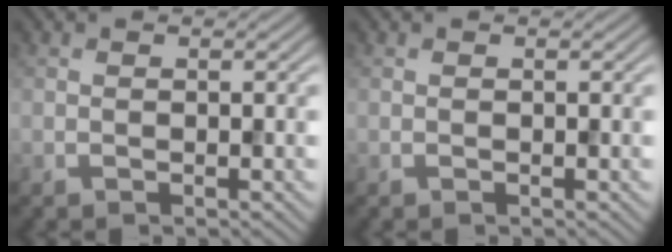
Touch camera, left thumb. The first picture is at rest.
{"total": 0.0}